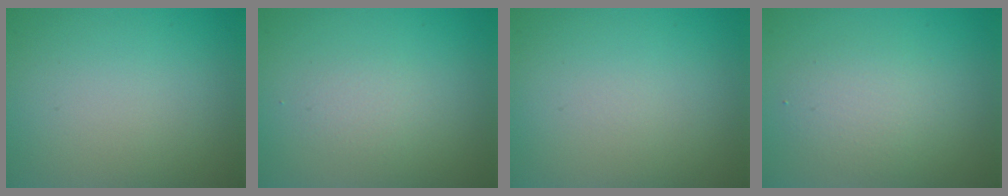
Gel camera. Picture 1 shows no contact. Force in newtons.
{"total": 1.2, "press": 1.2, "slide": 0.1}
{"total": 0.0}
{"total": 2.6, "press": 2.6, "slide": 0.2}